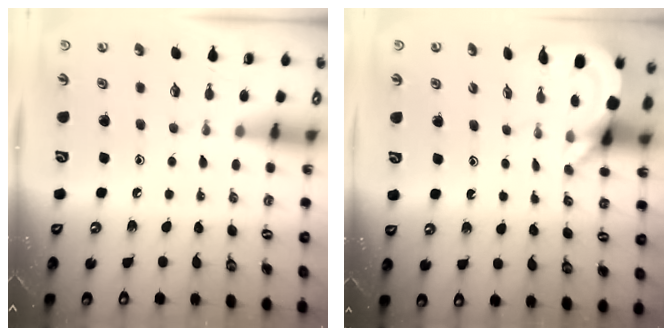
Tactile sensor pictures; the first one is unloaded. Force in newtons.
{"total": 3.8, "press": 3.8, "slide": 0.3}